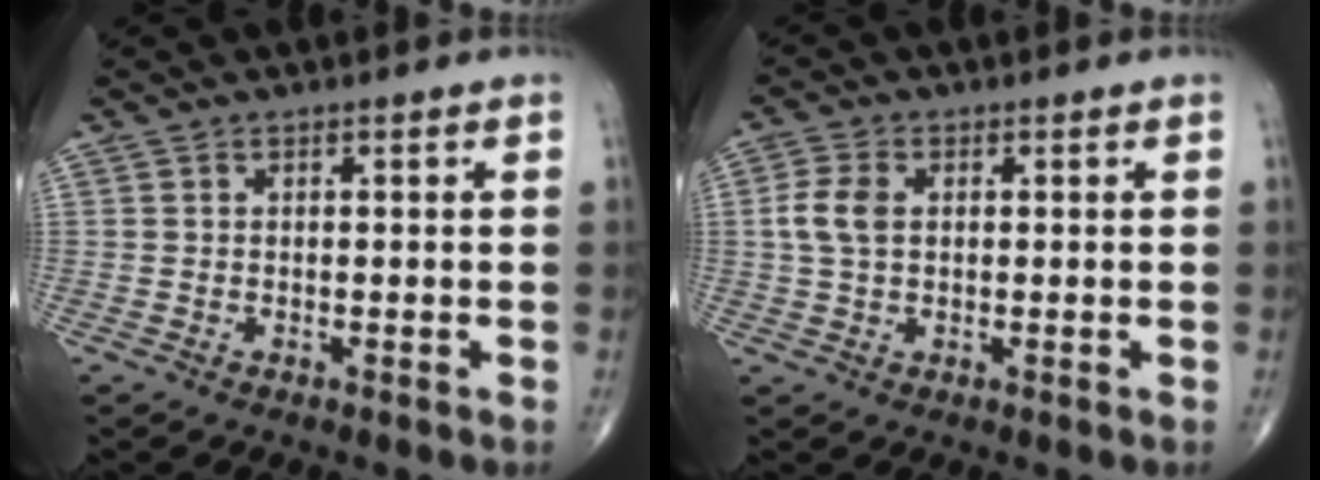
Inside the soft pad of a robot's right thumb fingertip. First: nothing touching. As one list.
[{"total": 5.0, "force": [0.6, 3.2, 3.8], "torque": [-0.088, 0.006, 0.008]}]